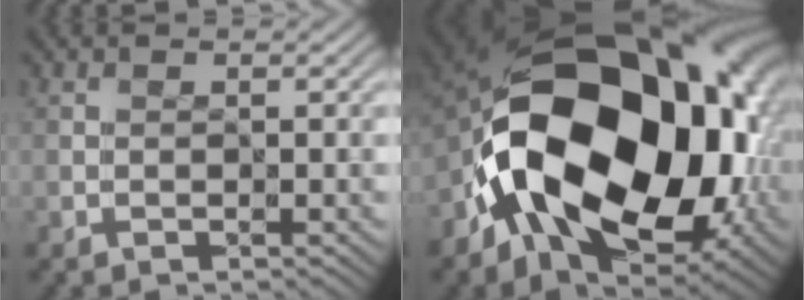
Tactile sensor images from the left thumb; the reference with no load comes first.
{"total": 20.5, "force": [-2.1, 13.1, 15.6], "torque": [-0.305, -0.021, -0.020]}